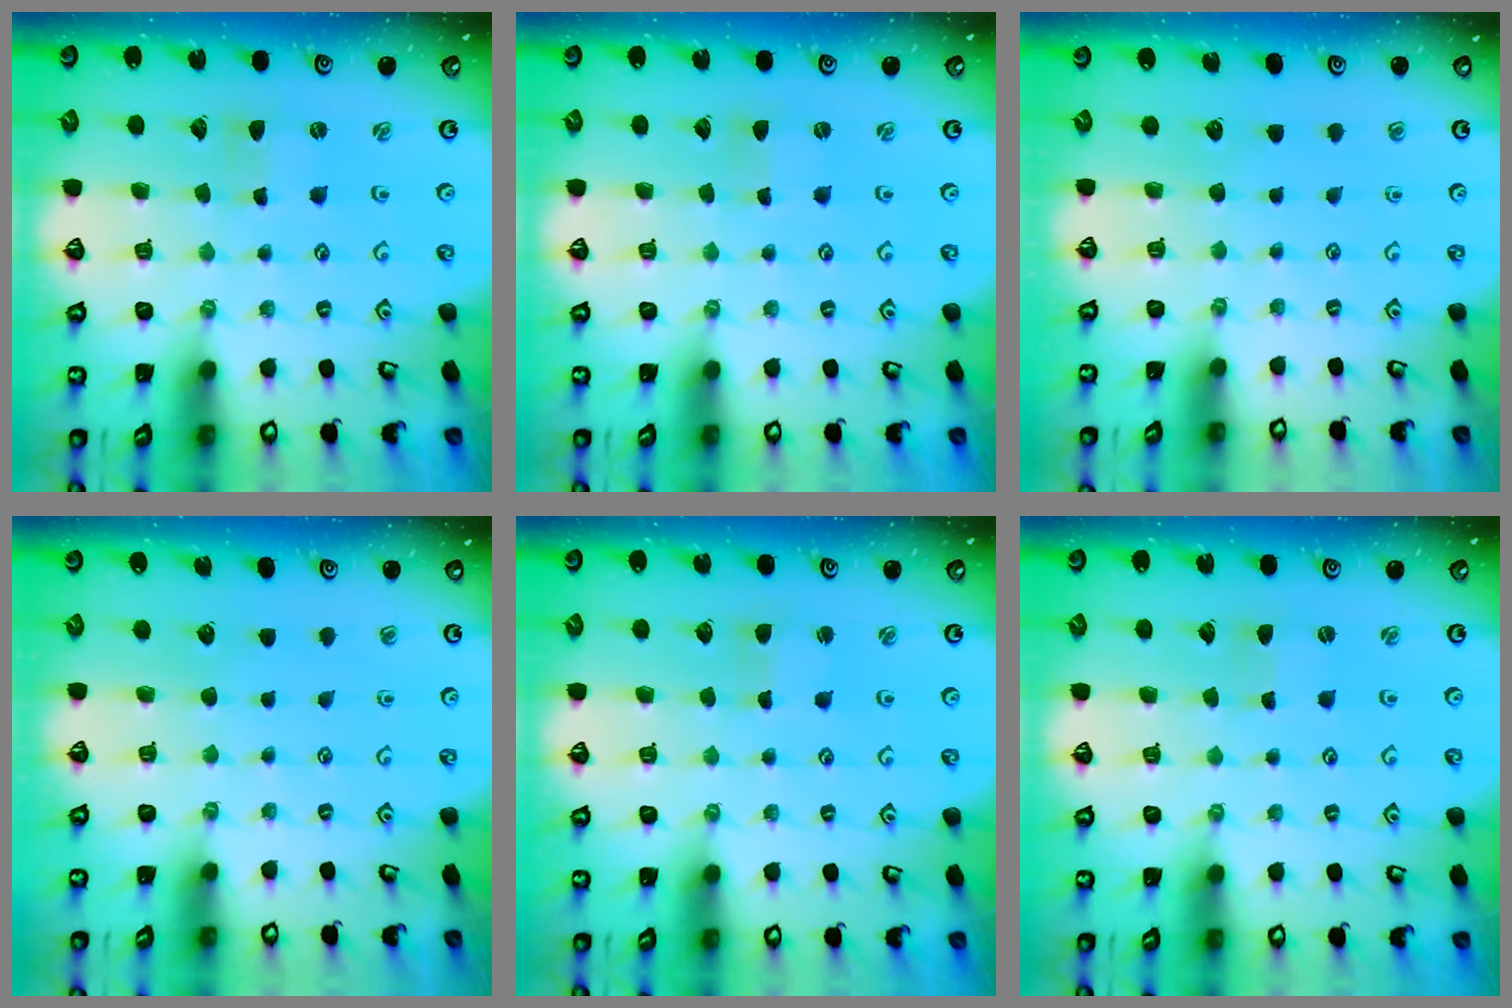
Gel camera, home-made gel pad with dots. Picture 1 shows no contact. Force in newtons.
{"total": 0.0}
{"total": 0.0}
{"total": 0.0}
{"total": 2.2, "press": 2.1, "slide": 0.3}
{"total": 0.0}